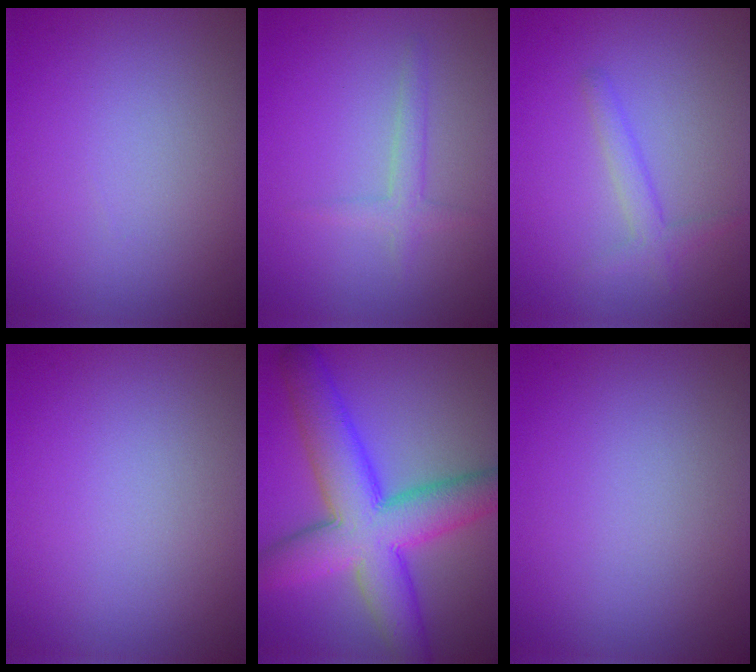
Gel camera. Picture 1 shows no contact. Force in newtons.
{"total": 1.6, "press": 1.6, "slide": 0.1}
{"total": 1.8, "press": 1.8, "slide": 0.1}
{"total": 0.0}
{"total": 10.2, "press": 10.2, "slide": 0.3}
{"total": 0.0}